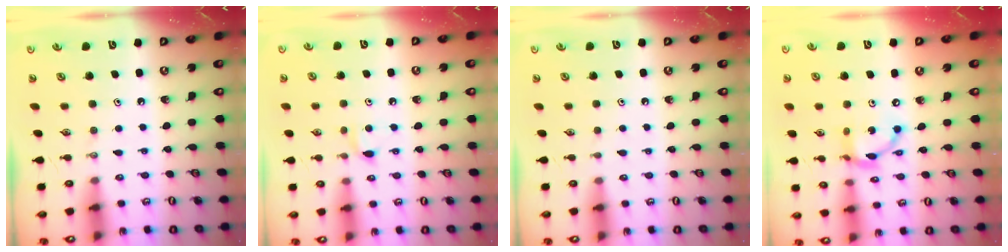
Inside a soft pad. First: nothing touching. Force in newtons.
{"total": 5.6, "press": 5.6, "slide": 0.7}
{"total": 0.6, "press": 0.6, "slide": 0.1}
{"total": 12.2, "press": 12.2, "slide": 0.9}